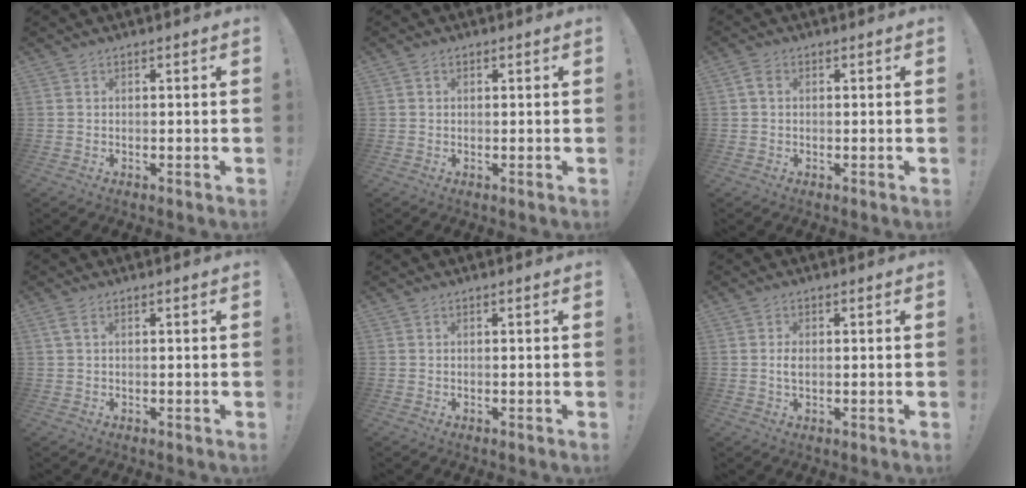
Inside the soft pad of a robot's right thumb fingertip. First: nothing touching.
{"total": 0.7, "force": [0.2, 0.6, 0.2], "torque": [0.004, 0.000, 0.002]}
{"total": 2.4, "force": [0.6, 1.8, 1.5], "torque": [-0.024, 0.004, 0.010]}
{"total": 2.3, "force": [0.9, 1.1, 1.8], "torque": [-0.037, 0.004, 0.018]}
{"total": 0.0}
{"total": 2.4, "force": [0.0, 1.4, 2.0], "torque": [-0.030, 0.001, -0.002]}